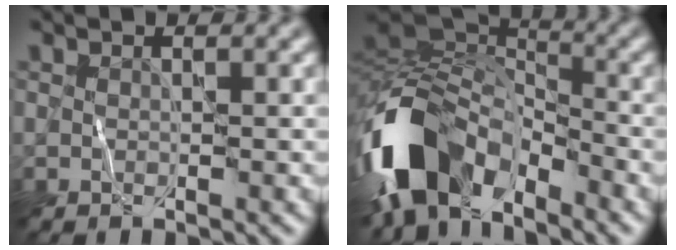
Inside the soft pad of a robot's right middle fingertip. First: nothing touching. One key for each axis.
{"total": 12.5, "fx": -6.5, "fy": 7.2, "fz": 8.0, "tx": -0.166, "ty": -0.003, "tz": -0.127}